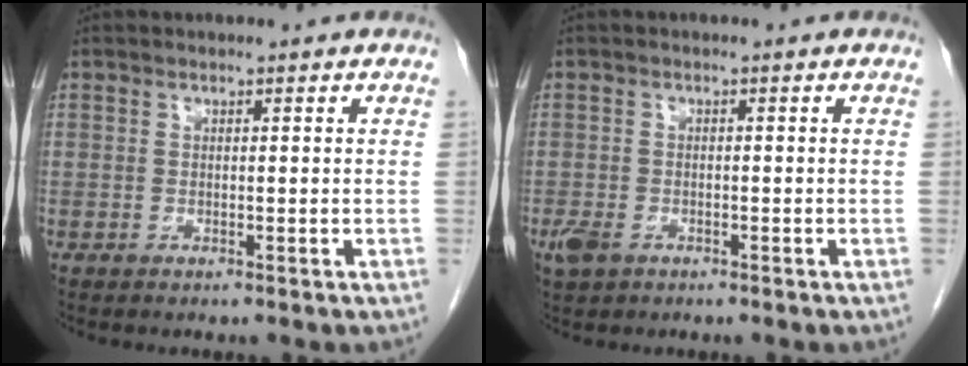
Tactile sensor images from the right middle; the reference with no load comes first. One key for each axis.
{"total": 3.1, "fx": -1.8, "fy": 2.0, "fz": 1.6, "tx": -0.035, "ty": -0.003, "tz": -0.028}